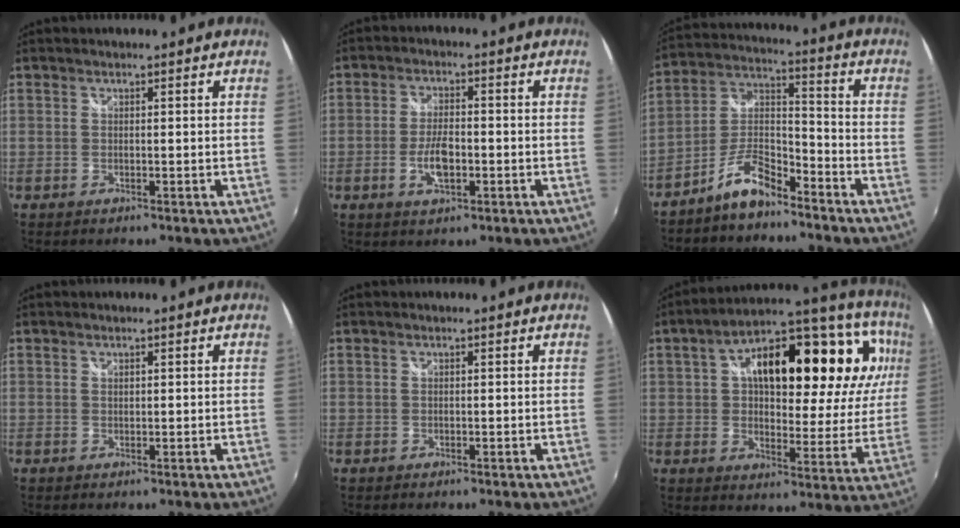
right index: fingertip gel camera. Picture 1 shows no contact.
{"total": 6.0, "force": [-1.8, 2.5, 5.1], "torque": [-0.104, -0.001, -0.032]}
{"total": 8.9, "force": [-6.9, 2.7, 4.9], "torque": [-0.118, 0.029, -0.131]}
{"total": 0.7, "force": [0.4, 0.4, 0.4], "torque": [-0.005, 0.001, 0.007]}
{"total": 0.0}
{"total": 29.6, "force": [11.0, 15.0, 23.0], "torque": [-0.380, 0.086, 0.184]}